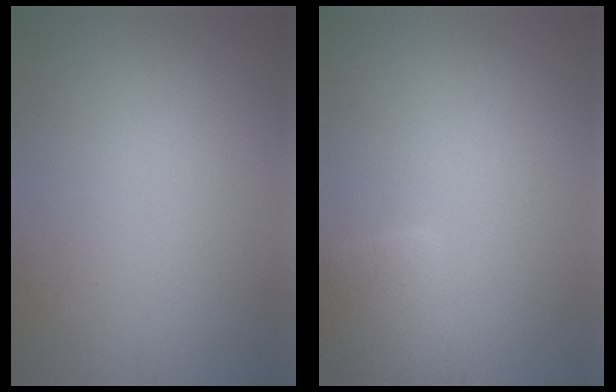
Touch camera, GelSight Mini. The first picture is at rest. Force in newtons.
{"total": 2.5, "press": 2.5, "slide": 0.2}